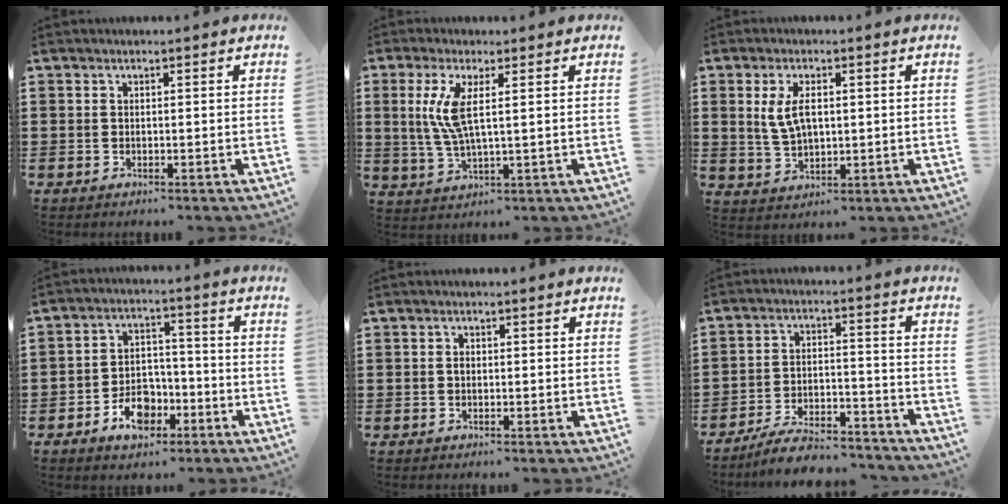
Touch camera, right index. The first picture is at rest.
{"total": 6.7, "force": [1.5, 1.4, 6.4], "torque": [-0.148, -0.009, 0.018]}
{"total": 5.2, "force": [0.9, 2.4, 4.5], "torque": [-0.099, 0.005, 0.012]}
{"total": 7.2, "force": [-3.6, 4.8, 4.1], "torque": [-0.065, 0.017, -0.065]}
{"total": 0.8, "force": [-0.1, 0.5, 0.6], "torque": [-0.014, 0.000, -0.002]}
{"total": 6.9, "force": [-6.4, 0.9, 2.3], "torque": [-0.044, 0.009, -0.123]}